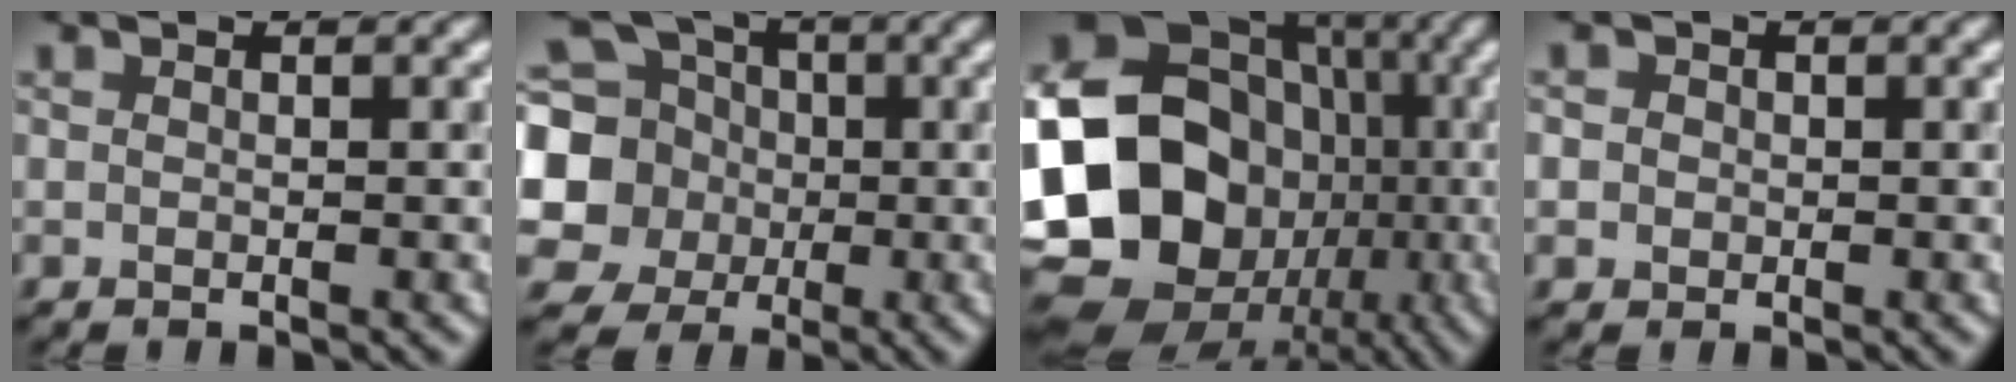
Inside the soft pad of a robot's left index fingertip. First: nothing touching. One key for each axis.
{"total": 10.3, "fx": -0.1, "fy": 9.6, "fz": 3.8, "tx": -0.119, "ty": -0.005, "tz": -0.028}
{"total": 22.4, "fx": -2.8, "fy": 19.7, "fz": 10.3, "tx": -0.196, "ty": -0.007, "tz": -0.083}
{"total": 1.9, "fx": 0.5, "fy": 1.8, "fz": 0.6, "tx": 0.011, "ty": 0.015, "tz": -0.013}